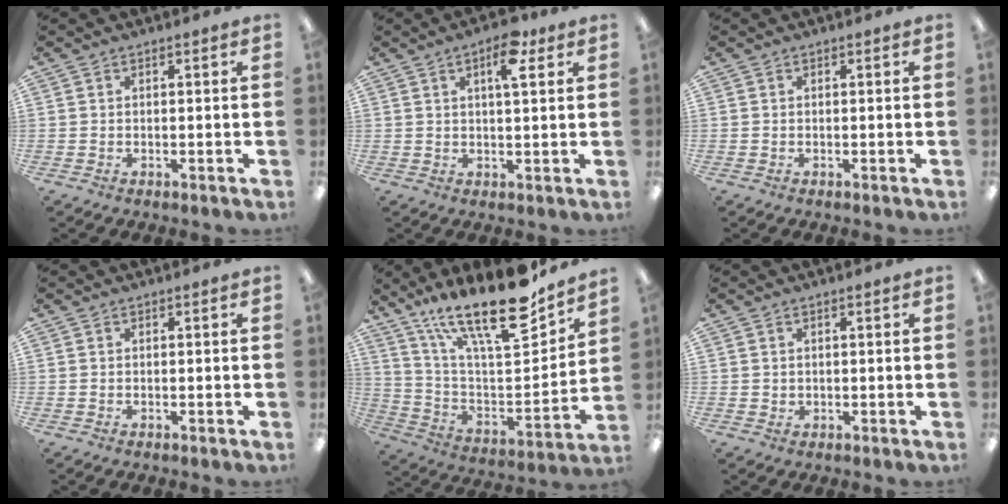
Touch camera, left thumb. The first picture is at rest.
{"total": 7.7, "force": [4.0, 2.8, 5.9], "torque": [-0.079, -0.012, 0.058]}
{"total": 0.0}
{"total": 0.0}
{"total": 24.1, "force": [17.4, 6.7, 15.3], "torque": [-0.255, -0.120, 0.295]}
{"total": 0.9, "force": [0.5, 0.7, 0.1], "torque": [-0.003, 0.004, 0.008]}